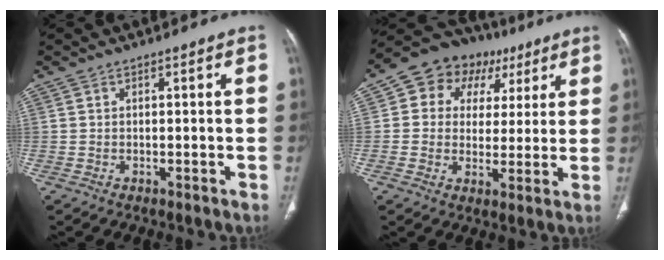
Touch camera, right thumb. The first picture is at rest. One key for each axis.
{"total": 15.1, "fx": 5.4, "fy": 12.1, "fz": 7.1, "tx": -0.056, "ty": 0.026, "tz": 0.083}